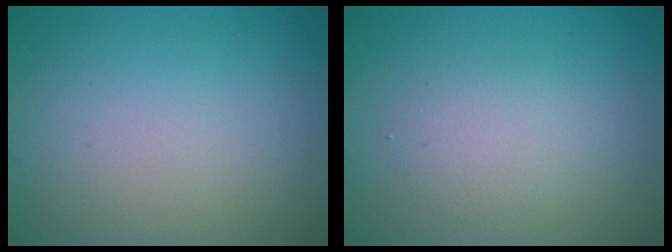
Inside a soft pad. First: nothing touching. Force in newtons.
{"total": 1.7, "press": 1.7, "slide": 0.0}